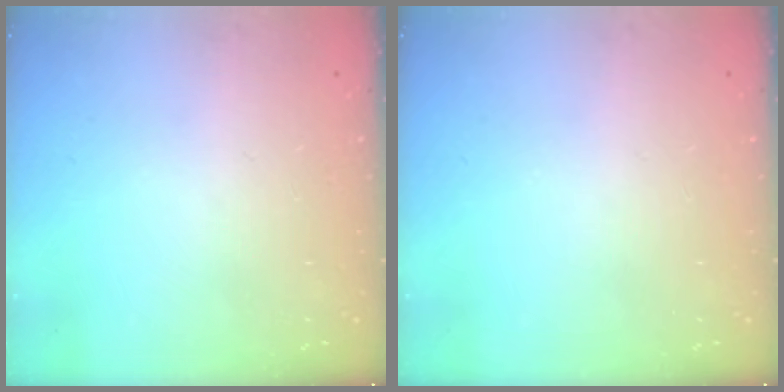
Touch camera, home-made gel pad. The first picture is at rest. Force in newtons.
{"total": 0.0}